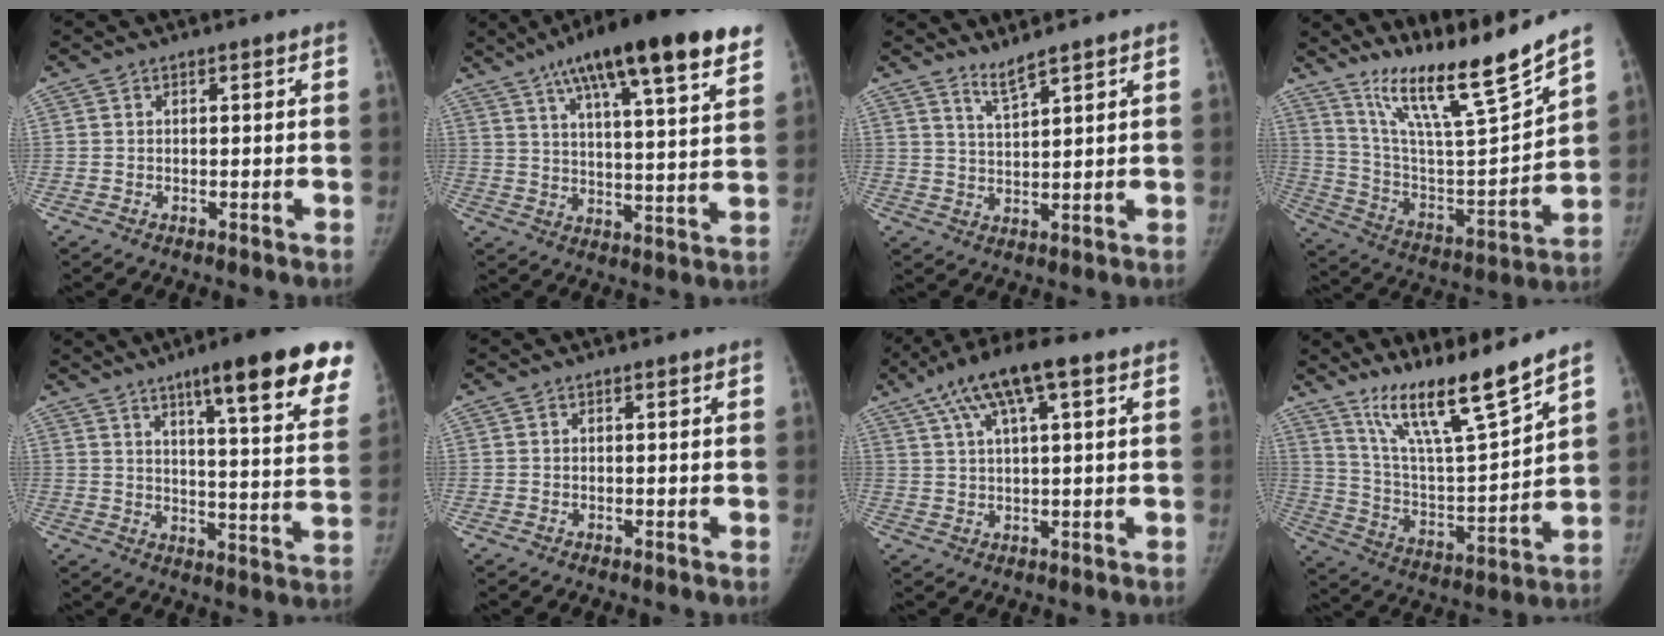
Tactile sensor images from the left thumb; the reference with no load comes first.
{"total": 24.7, "force": [15.7, 4.9, 18.5], "torque": [-0.272, -0.023, 0.232]}
{"total": 3.8, "force": [3.3, -0.3, 1.8], "torque": [-0.034, -0.035, 0.071]}
{"total": 20.2, "force": [16.1, 1.0, 12.1], "torque": [-0.173, -0.092, 0.292]}
{"total": 22.1, "force": [13.8, 3.8, 16.9], "torque": [-0.204, -0.051, 0.181]}
{"total": 0.0}
{"total": 11.9, "force": [5.7, 3.1, 10.0], "torque": [-0.184, 0.016, 0.098]}
{"total": 16.6, "force": [12.9, 1.0, 10.4], "torque": [-0.162, -0.079, 0.240]}